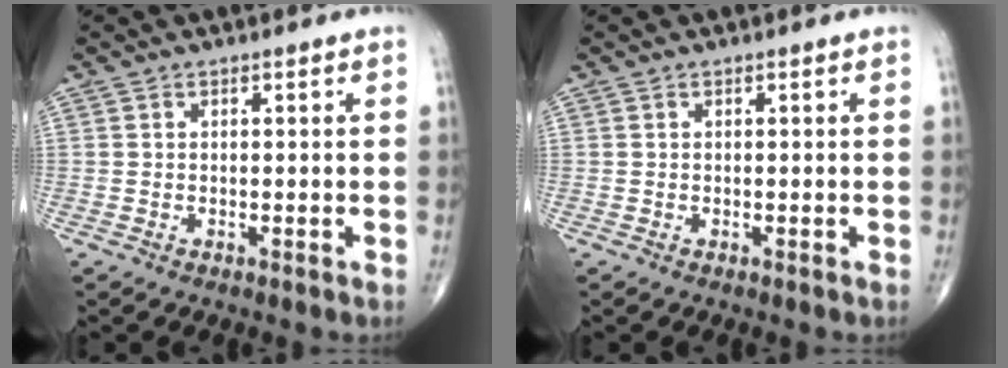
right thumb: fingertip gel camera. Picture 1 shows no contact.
{"total": 0.0}